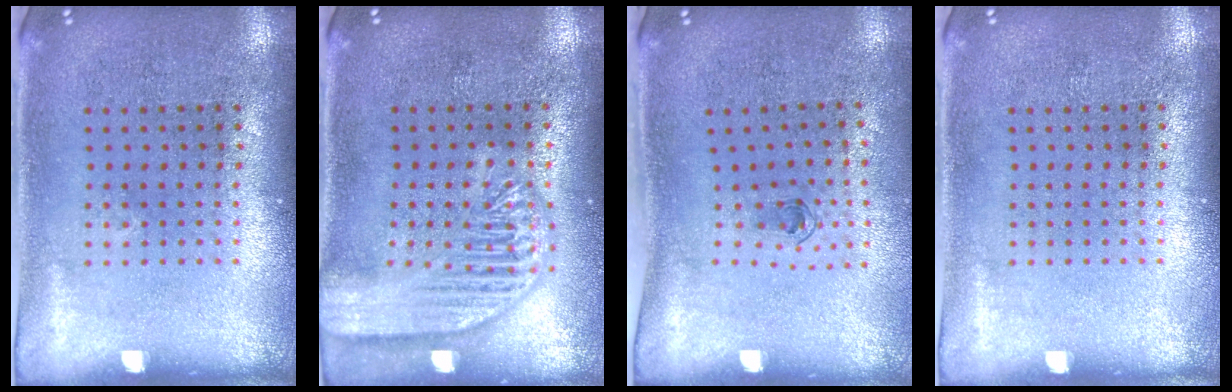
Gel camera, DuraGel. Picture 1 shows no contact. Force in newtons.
{"total": 3.3, "press": 3.3, "slide": 0.3}
{"total": 0.7, "press": 0.4, "slide": 0.6}
{"total": 0.0}